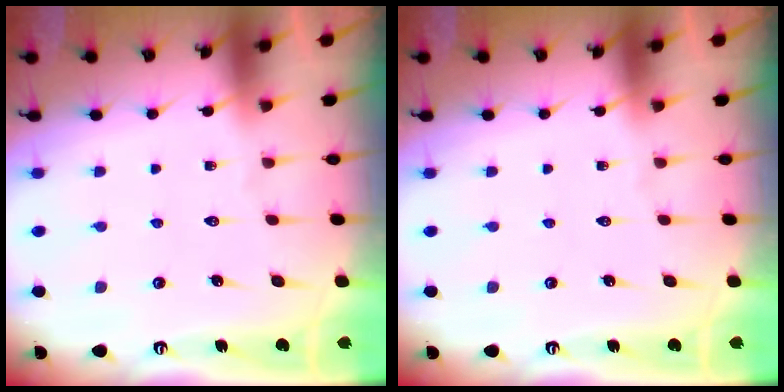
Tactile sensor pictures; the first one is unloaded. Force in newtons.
{"total": 0.0}